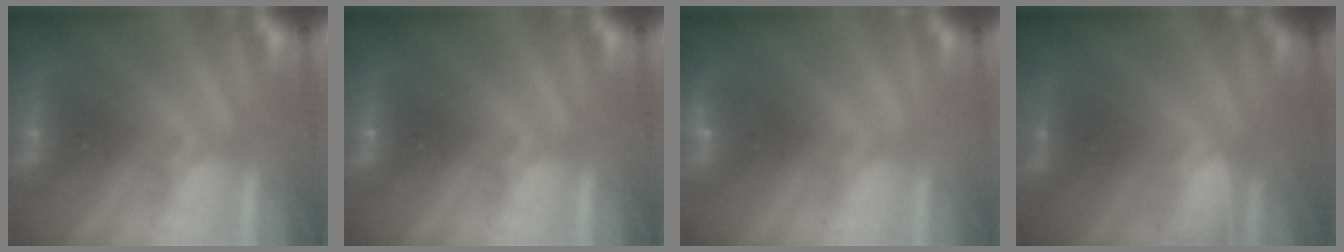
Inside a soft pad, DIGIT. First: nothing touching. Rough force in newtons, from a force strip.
{"total": 0.0}
{"total": 2.9}
{"total": 1.3}